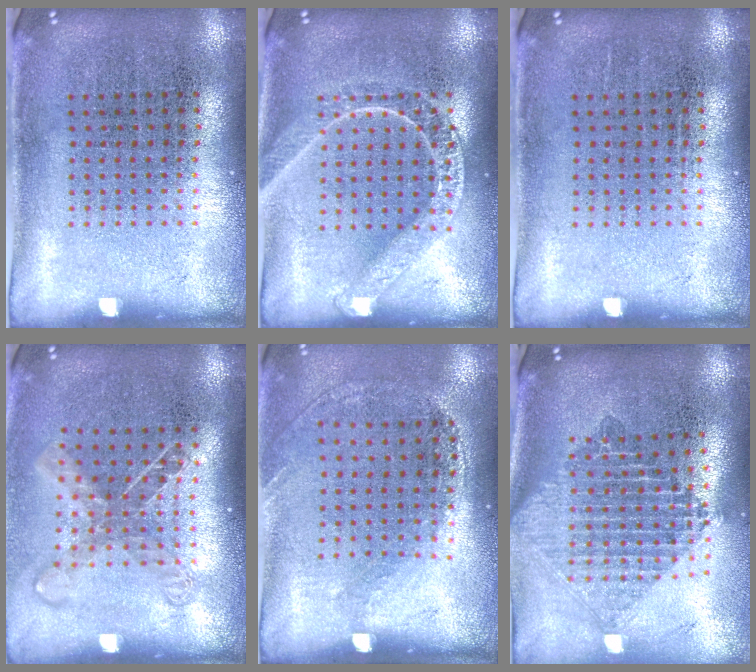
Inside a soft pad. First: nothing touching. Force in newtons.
{"total": 2.7, "press": 2.6, "slide": 0.4}
{"total": 0.0}
{"total": 1.5, "press": 1.2, "slide": 1.0}
{"total": 1.2, "press": 0.9, "slide": 0.9}
{"total": 2.2, "press": 1.7, "slide": 1.4}